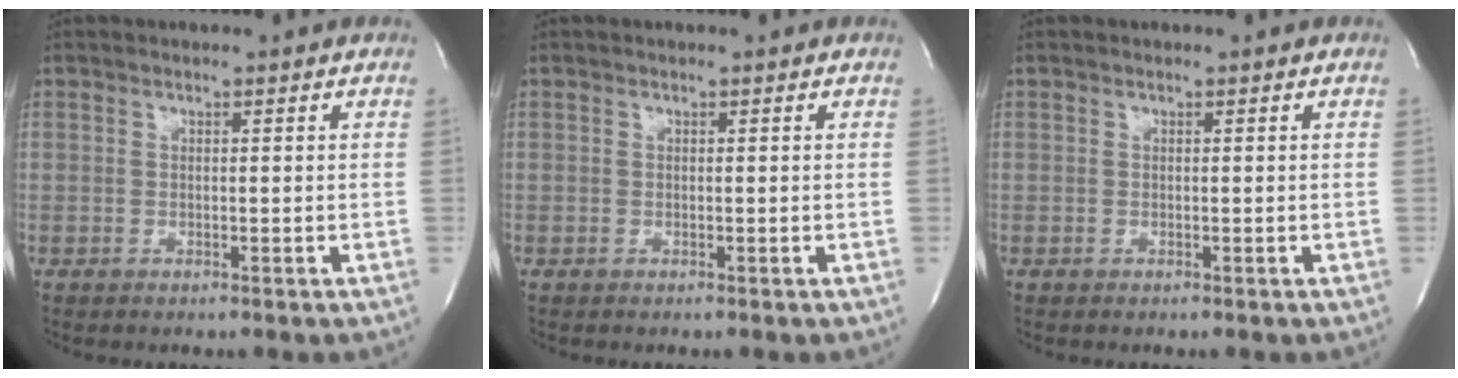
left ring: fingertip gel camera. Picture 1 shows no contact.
{"total": 0.0}
{"total": 0.0}